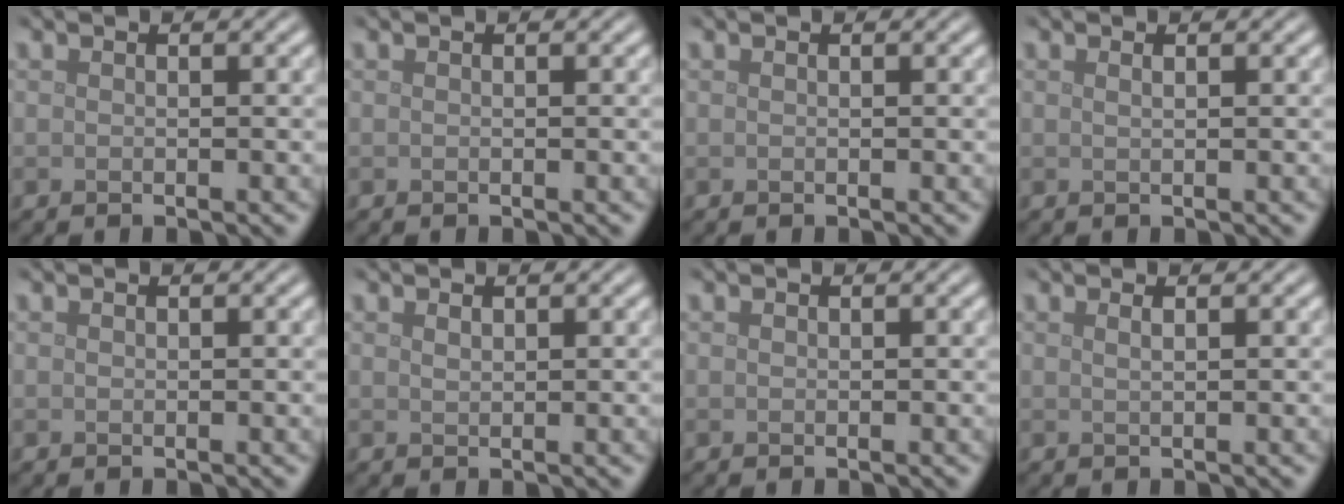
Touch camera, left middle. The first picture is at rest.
{"total": 0.0}
{"total": 0.0}
{"total": 0.7, "force": [0.3, 0.2, 0.5], "torque": [-0.005, 0.001, 0.002]}
{"total": 0.0}
{"total": 0.7, "force": [0.4, 0.3, 0.4], "torque": [-0.011, -0.002, 0.010]}
{"total": 0.0}
{"total": 1.0, "force": [0.5, 0.3, 0.8], "torque": [-0.007, 0.001, 0.003]}